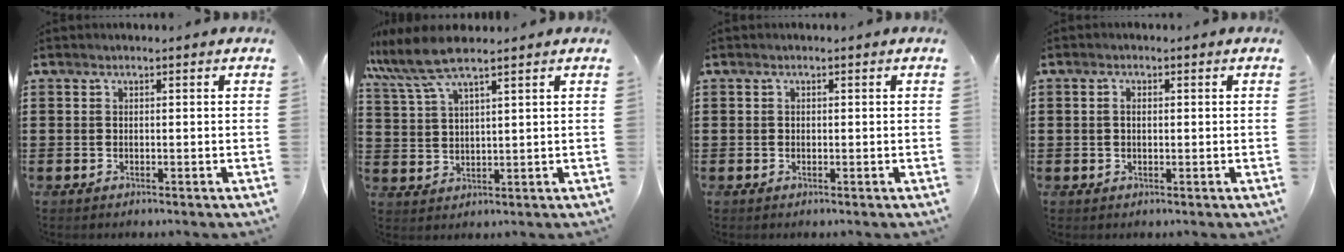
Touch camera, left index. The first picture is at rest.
{"total": 7.1, "force": [5.4, 1.3, 4.3], "torque": [-0.109, -0.011, 0.096]}
{"total": 0.5, "force": [0.0, 0.5, 0.2], "torque": [-0.005, 0.003, 0.001]}
{"total": 1.6, "force": [0.2, 0.9, 1.2], "torque": [-0.028, 0.007, 0.002]}